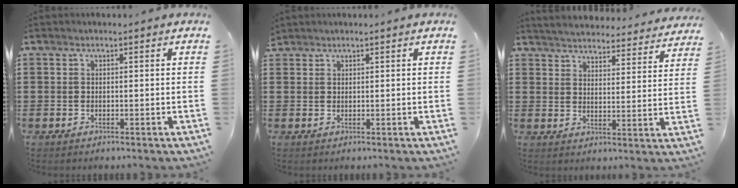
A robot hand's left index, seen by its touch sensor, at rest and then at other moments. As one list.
[{"total": 1.0, "force": [0.9, 0.2, 0.0], "torque": [-0.003, 0.000, 0.019]}, {"total": 4.3, "force": [4.3, -0.3, 0.2], "torque": [-0.027, -0.034, 0.072]}]